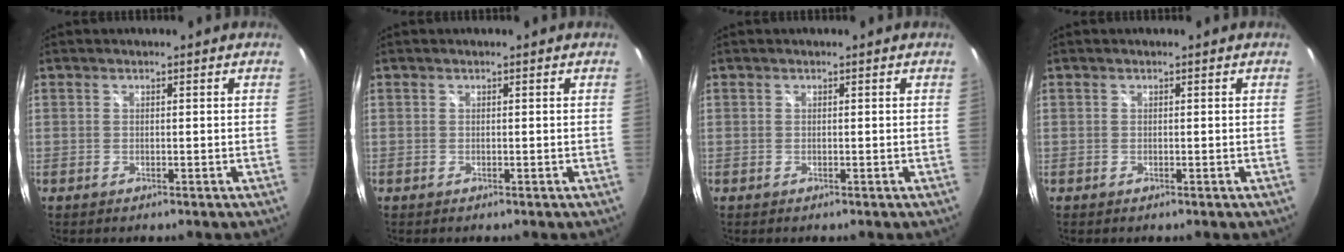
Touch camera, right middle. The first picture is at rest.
{"total": 0.0}
{"total": 0.0}
{"total": 0.0}